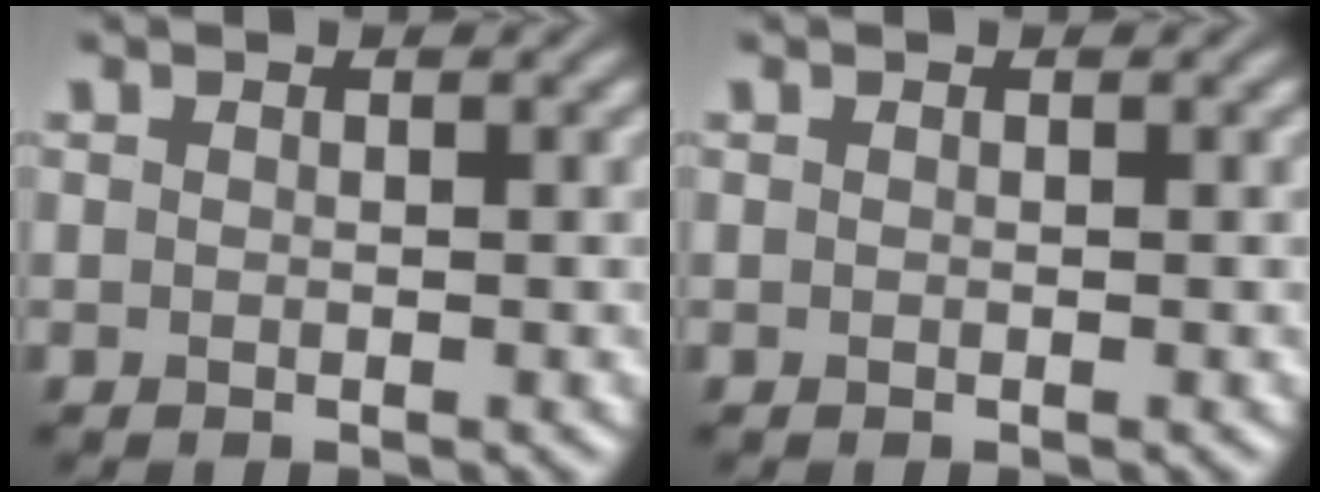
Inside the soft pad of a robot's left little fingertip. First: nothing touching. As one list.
[{"total": 0.0}]